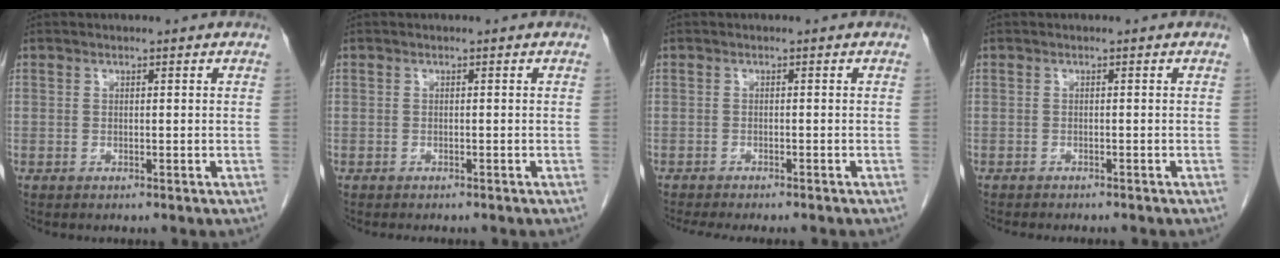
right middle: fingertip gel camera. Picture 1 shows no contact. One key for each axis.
{"total": 2.0, "fx": -1.7, "fy": 0.7, "fz": 0.8, "tx": -0.013, "ty": -0.005, "tz": -0.018}
{"total": 8.1, "fx": -7.1, "fy": 1.3, "fz": 3.7, "tx": -0.046, "ty": -0.010, "tz": -0.096}
{"total": 4.8, "fx": -4.2, "fy": 0.9, "fz": 2.1, "tx": -0.026, "ty": -0.008, "tz": -0.051}